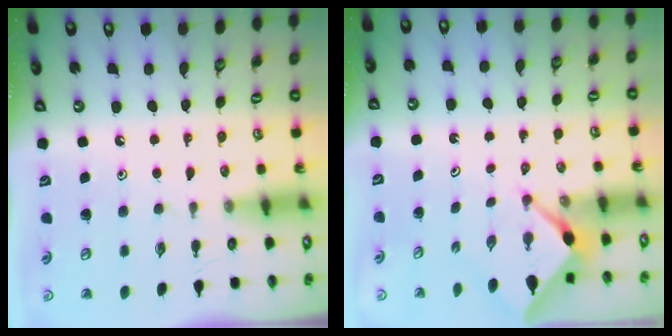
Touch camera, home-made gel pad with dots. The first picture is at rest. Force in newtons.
{"total": 2.1, "press": 2.1, "slide": 0.3}